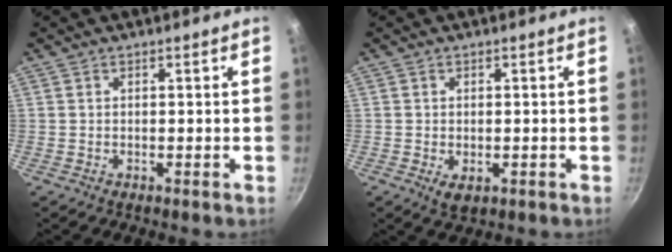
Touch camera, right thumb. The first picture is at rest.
{"total": 3.0, "force": [-0.7, 1.9, 2.2], "torque": [-0.035, -0.008, -0.006]}